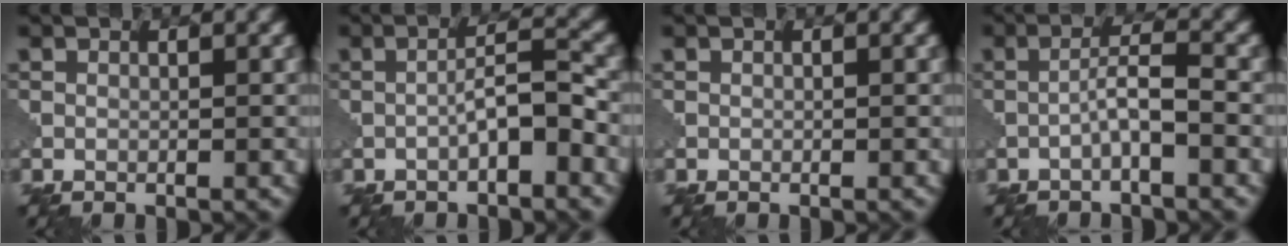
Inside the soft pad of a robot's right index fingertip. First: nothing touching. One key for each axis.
{"total": 3.2, "fx": -1.4, "fy": 0.6, "fz": 2.9, "tx": -0.051, "ty": 0.014, "tz": -0.030}
{"total": 0.0}
{"total": 2.7, "fx": -1.1, "fy": 0.2, "fz": 2.4, "tx": -0.044, "ty": 0.013, "tz": -0.026}